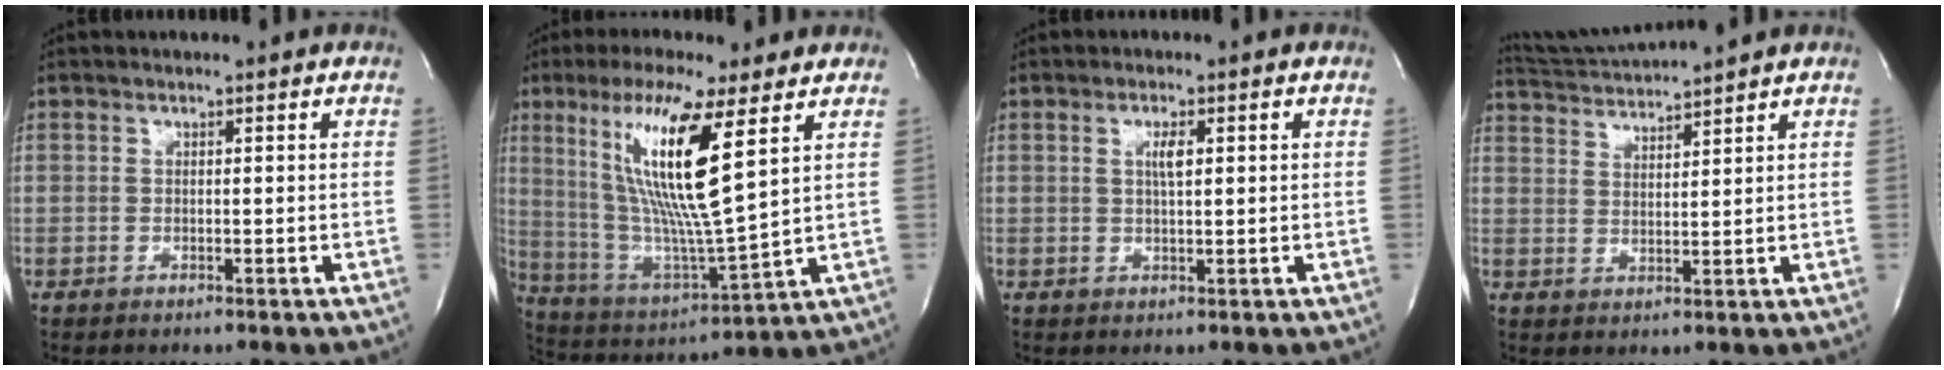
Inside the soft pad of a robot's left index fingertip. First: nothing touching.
{"total": 16.5, "force": [6.4, 0.3, 15.3], "torque": [-0.311, -0.019, 0.115]}
{"total": 2.4, "force": [0.4, 0.5, 2.3], "torque": [-0.049, 0.003, 0.008]}
{"total": 6.9, "force": [6.6, -1.7, 1.3], "torque": [-0.036, 0.007, 0.124]}